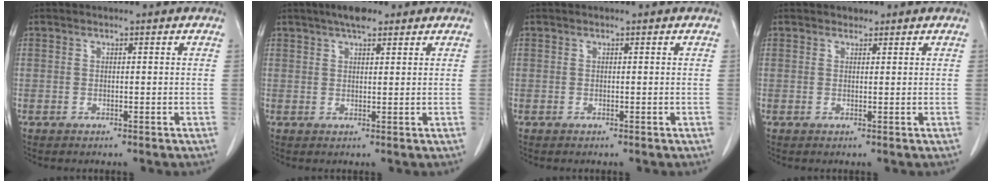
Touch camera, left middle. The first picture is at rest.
{"total": 4.4, "force": [3.1, 1.4, 2.8], "torque": [-0.051, 0.011, 0.049]}
{"total": 0.0}
{"total": 0.9, "force": [0.7, 0.5, 0.0], "torque": [-0.001, -0.001, 0.008]}